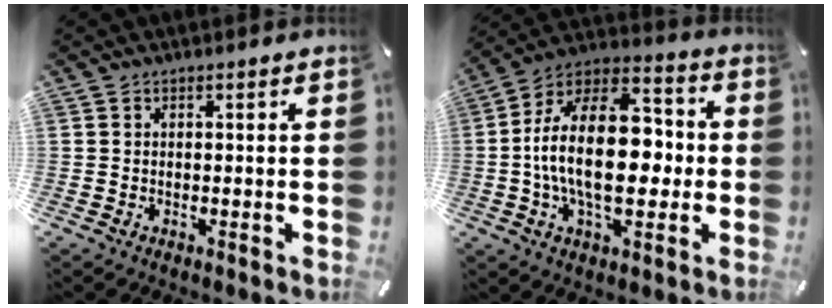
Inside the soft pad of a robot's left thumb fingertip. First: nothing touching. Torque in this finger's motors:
{"motor_torque": [1.68, 3.33, 2.72, 0.05, 0.88]}